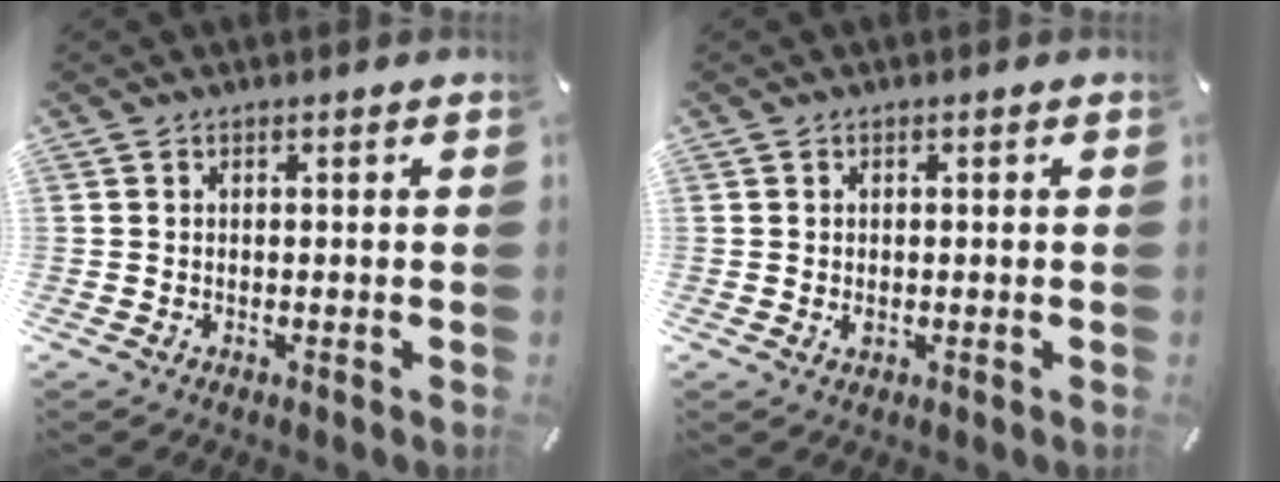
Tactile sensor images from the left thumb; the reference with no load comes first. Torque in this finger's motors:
{"motor_torque": [0.39, 0.47, 0.10, 0.02, 0.01]}